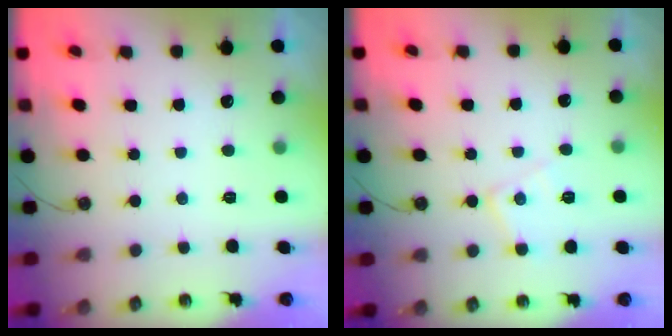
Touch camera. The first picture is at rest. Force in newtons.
{"total": 8.5, "press": 8.5, "slide": 0.6}